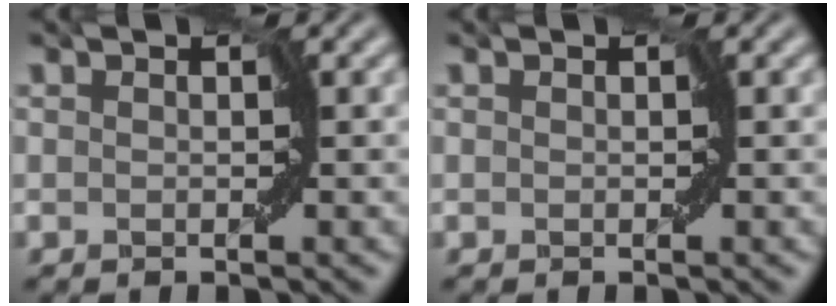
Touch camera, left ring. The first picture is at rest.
{"total": 0.0}